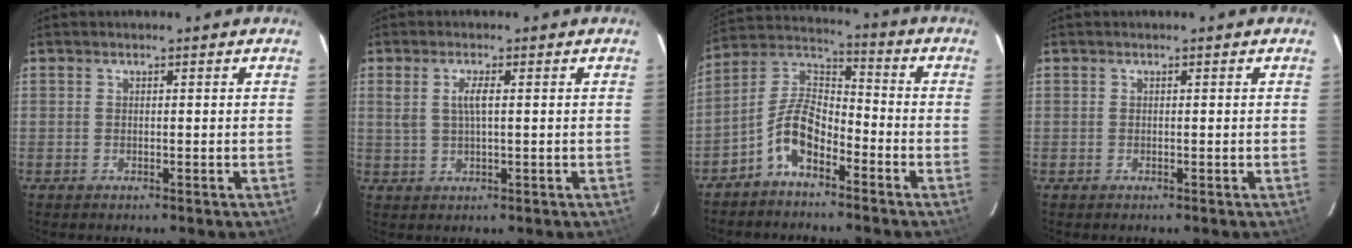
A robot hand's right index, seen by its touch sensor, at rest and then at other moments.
{"total": 3.0, "force": [0.6, 0.6, 2.9], "torque": [-0.059, 0.001, 0.013]}
{"total": 9.1, "force": [-5.2, 4.1, 6.1], "torque": [-0.138, 0.021, -0.106]}
{"total": 0.0}